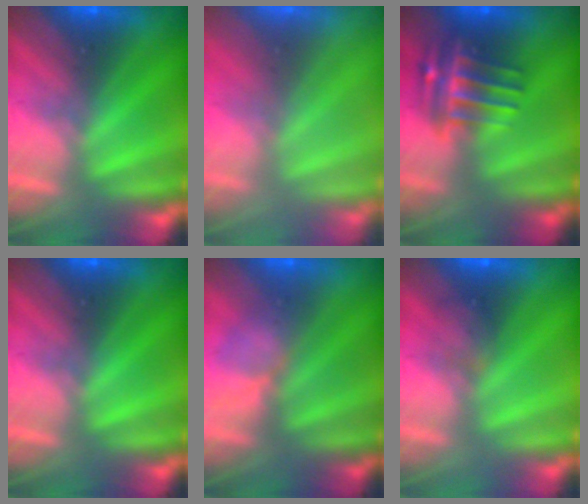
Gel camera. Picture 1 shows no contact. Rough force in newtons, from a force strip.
{"total": 7.5}
{"total": 6.7}
{"total": 0.0}
{"total": 3.3}
{"total": 1.3}